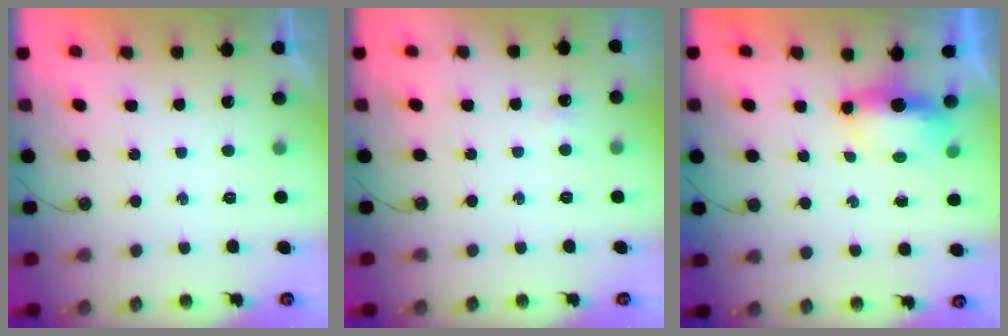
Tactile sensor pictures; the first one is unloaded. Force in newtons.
{"total": 2.7, "press": 2.7, "slide": 0.6}
{"total": 6.7, "press": 6.4, "slide": 2.2}